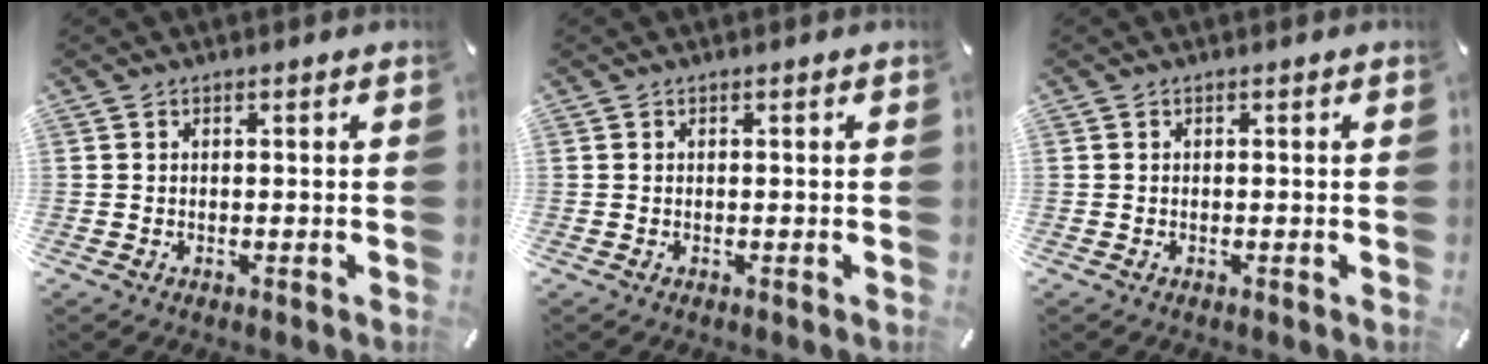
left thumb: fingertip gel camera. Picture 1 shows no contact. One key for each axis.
{"total": 0.0}
{"total": 0.0}